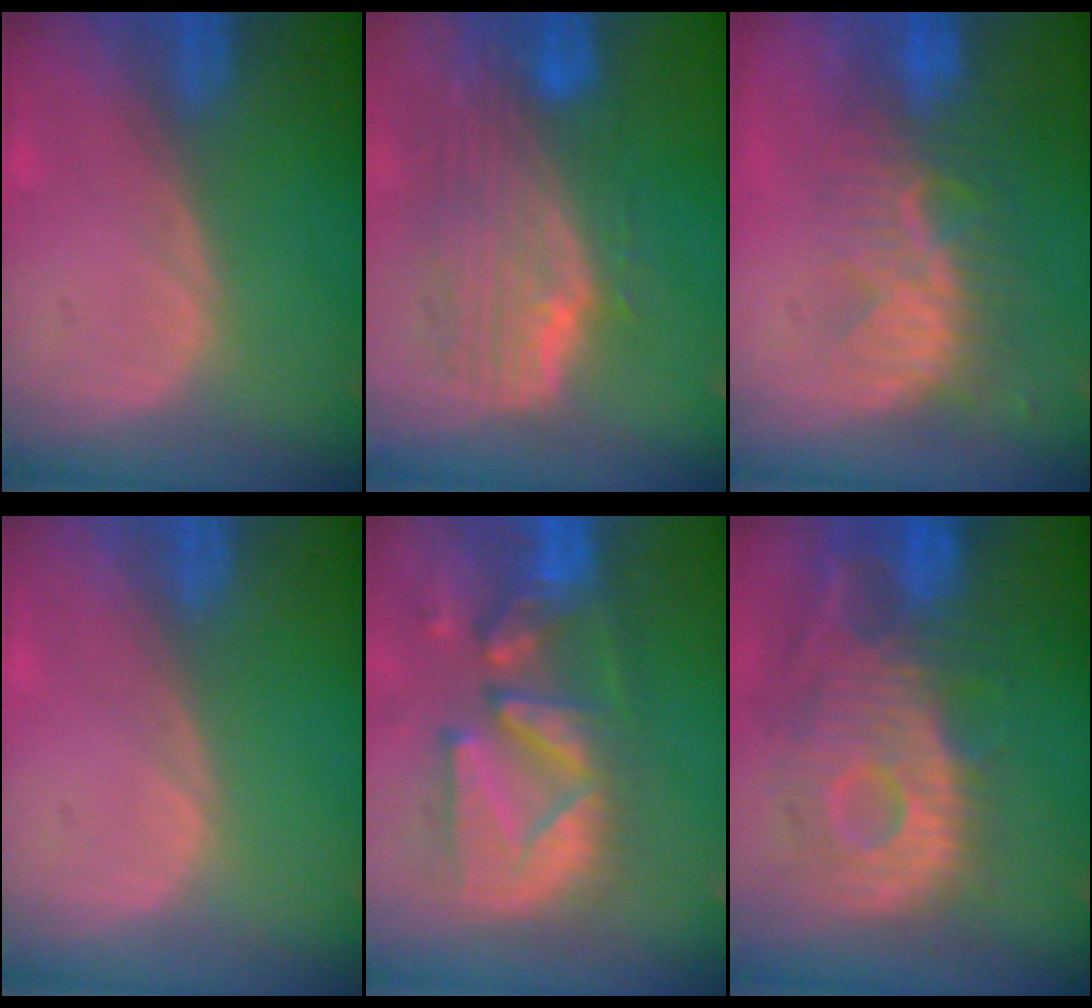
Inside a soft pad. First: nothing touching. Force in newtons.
{"total": 10.0, "press": 8.9, "slide": 4.6}
{"total": 8.4, "press": 7.6, "slide": 3.5}
{"total": 0.0}
{"total": 12.9, "press": 11.2, "slide": 6.3}
{"total": 12.3, "press": 10.9, "slide": 5.6}